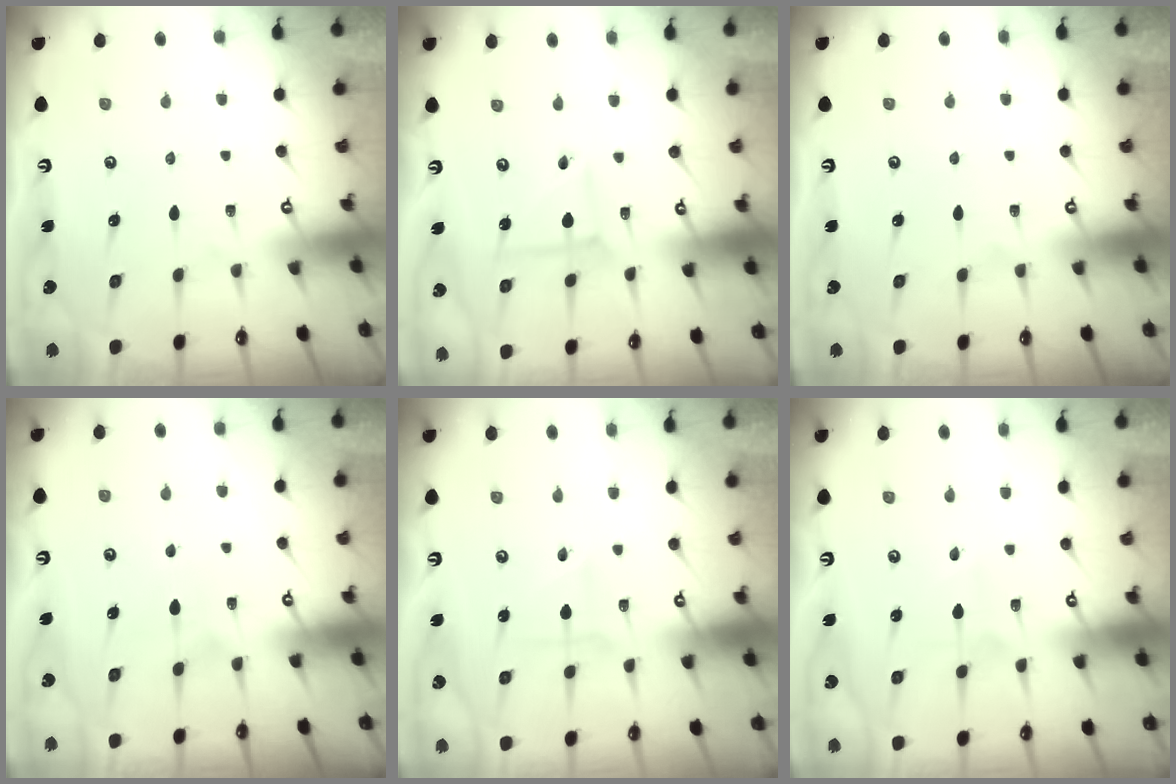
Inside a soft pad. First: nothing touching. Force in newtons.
{"total": 4.1, "press": 4.1, "slide": 0.4}
{"total": 0.0}
{"total": 5.0, "press": 5.0, "slide": 0.4}
{"total": 1.8, "press": 1.7, "slide": 0.6}
{"total": 2.1, "press": 2.1, "slide": 0.2}